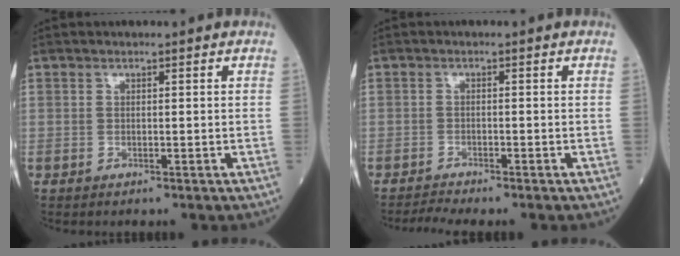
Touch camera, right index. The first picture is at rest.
{"total": 2.2, "force": [-2.0, -0.7, 0.2], "torque": [-0.015, -0.010, -0.041]}